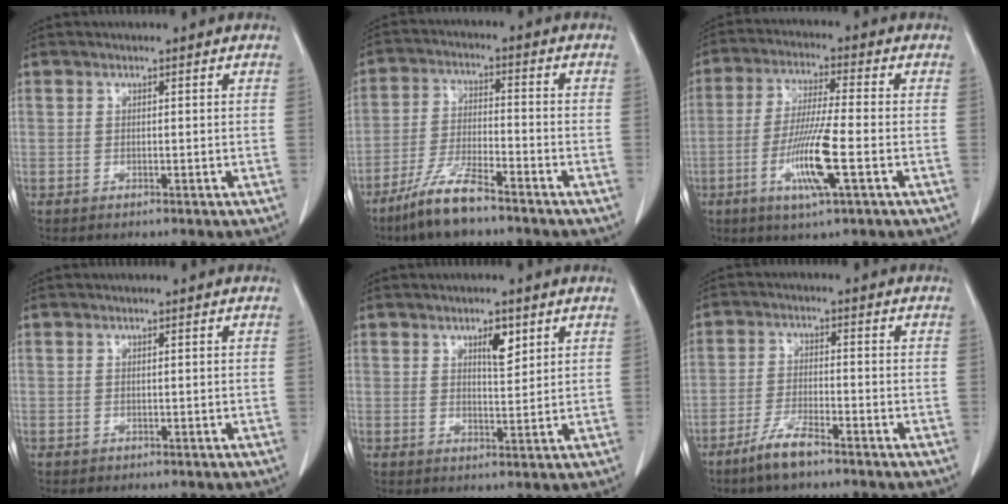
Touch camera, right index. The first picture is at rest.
{"total": 8.7, "force": [-6.5, 1.1, 5.6], "torque": [-0.119, -0.017, -0.126]}
{"total": 10.2, "force": [-3.4, 0.0, 9.6], "torque": [-0.190, -0.015, -0.067]}
{"total": 0.0}
{"total": 3.7, "force": [2.0, 1.2, 2.9], "torque": [-0.047, -0.002, 0.033]}
{"total": 4.5, "force": [-3.3, 0.6, 2.9], "torque": [-0.062, -0.004, -0.063]}